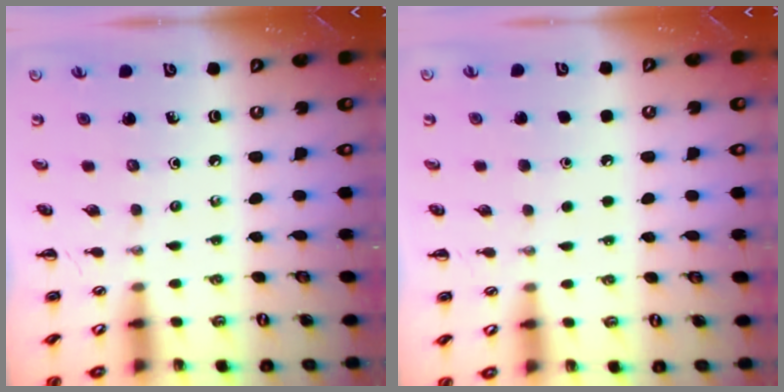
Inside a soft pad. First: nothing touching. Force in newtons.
{"total": 1.8, "press": 1.8, "slide": 0.1}